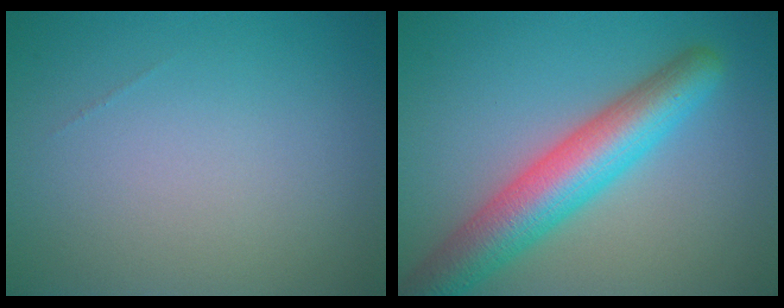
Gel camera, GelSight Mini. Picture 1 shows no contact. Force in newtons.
{"total": 7.4, "press": 7.4, "slide": 0.2}